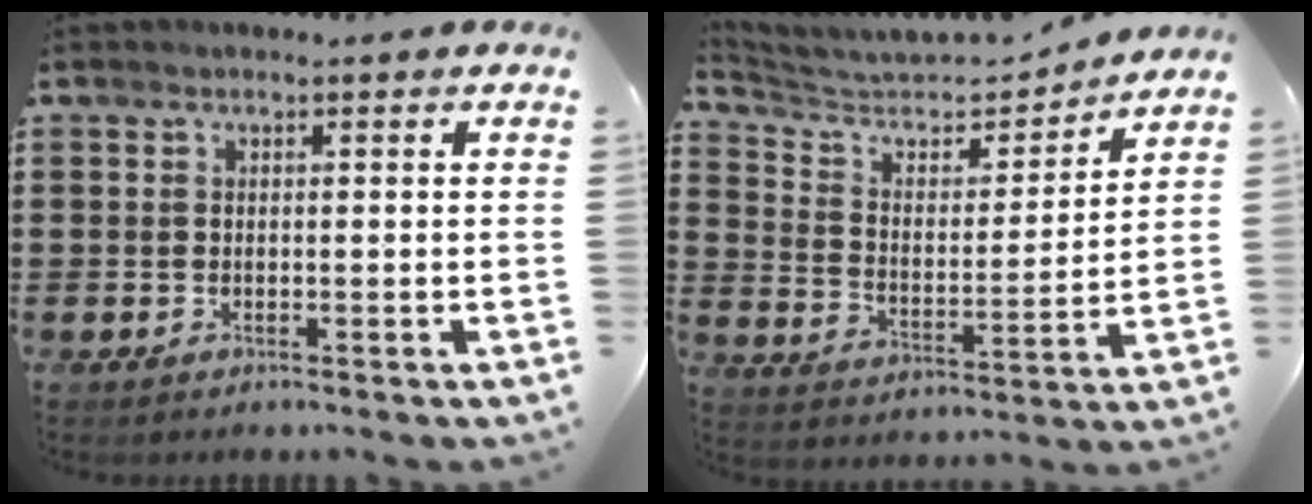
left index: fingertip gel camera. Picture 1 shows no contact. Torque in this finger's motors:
{"motor_torque": [-0.42, 0.18, -0.67, 0.08]}